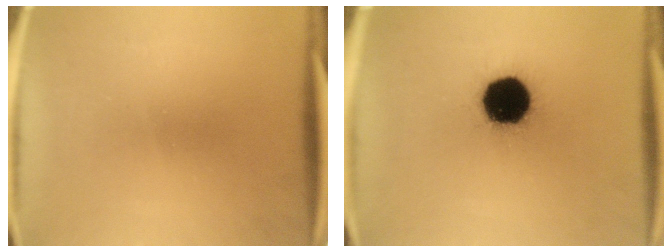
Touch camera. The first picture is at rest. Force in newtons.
{"total": 19.2}